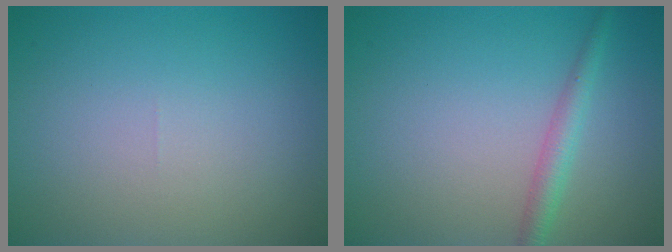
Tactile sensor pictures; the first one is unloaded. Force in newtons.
{"total": 2.0, "press": 2.0, "slide": 0.0}